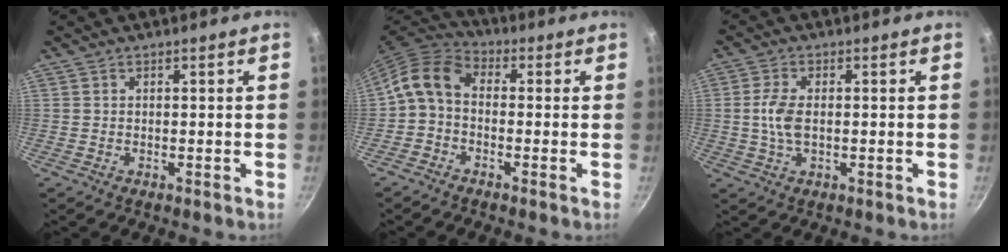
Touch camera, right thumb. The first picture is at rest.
{"total": 7.7, "force": [-1.2, 5.6, 5.2], "torque": [-0.101, 0.039, -0.043]}
{"total": 5.4, "force": [0.0, 2.9, 4.6], "torque": [-0.094, 0.006, -0.003]}